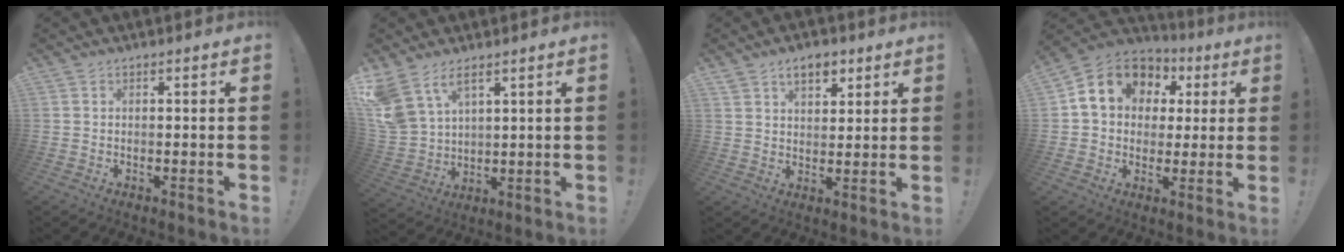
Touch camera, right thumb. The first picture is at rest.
{"total": 9.6, "force": [6.5, 5.0, 5.0], "torque": [-0.122, -0.037, 0.132]}
{"total": 7.8, "force": [4.6, 4.7, 4.2], "torque": [-0.056, -0.014, 0.082]}
{"total": 13.1, "force": [4.8, 10.7, 5.9], "torque": [-0.084, -0.022, 0.093]}